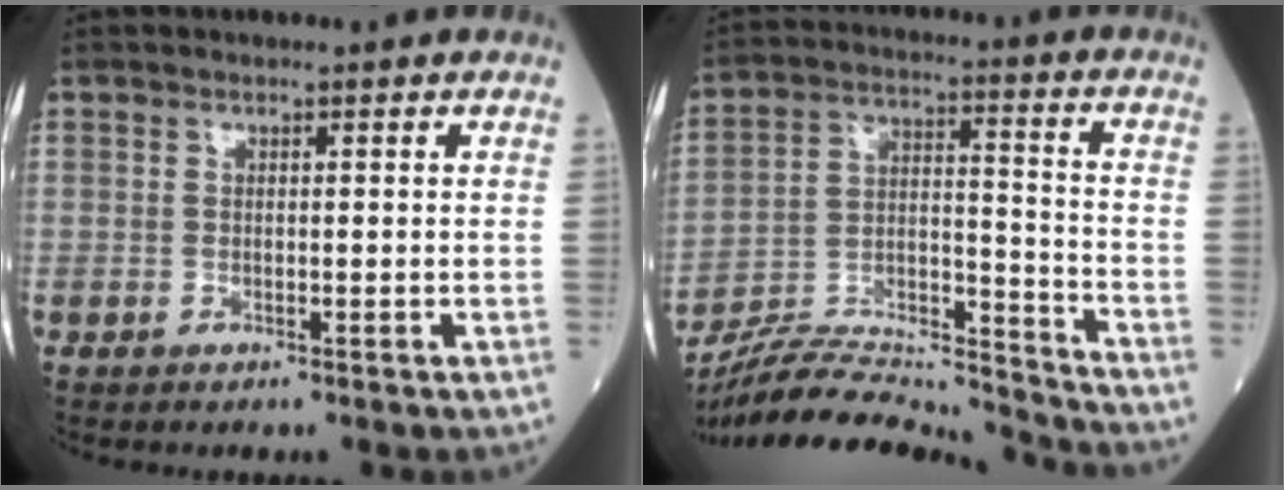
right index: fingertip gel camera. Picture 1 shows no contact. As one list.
[{"total": 18.8, "force": [-18.3, 0.3, 4.4], "torque": [-0.086, 0.022, -0.303]}]